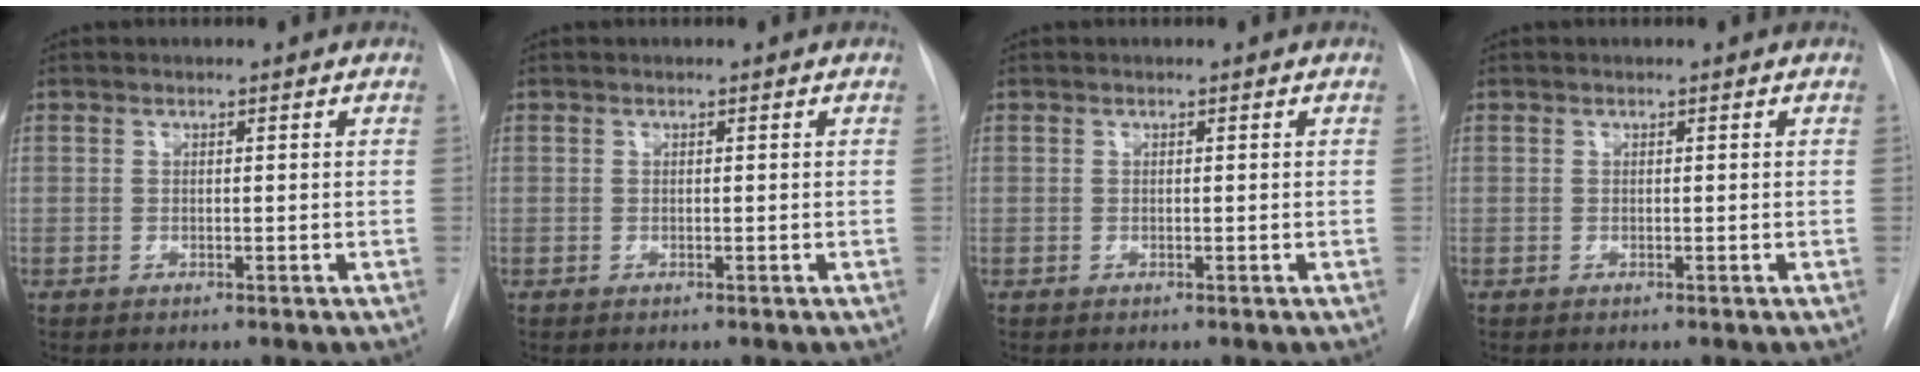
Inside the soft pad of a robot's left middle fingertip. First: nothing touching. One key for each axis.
{"total": 0.0}
{"total": 0.0}
{"total": 0.0}